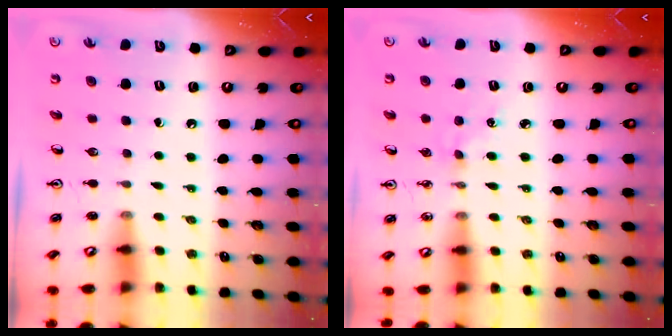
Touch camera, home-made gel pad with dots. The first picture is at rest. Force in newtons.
{"total": 3.6, "press": 3.5, "slide": 0.5}